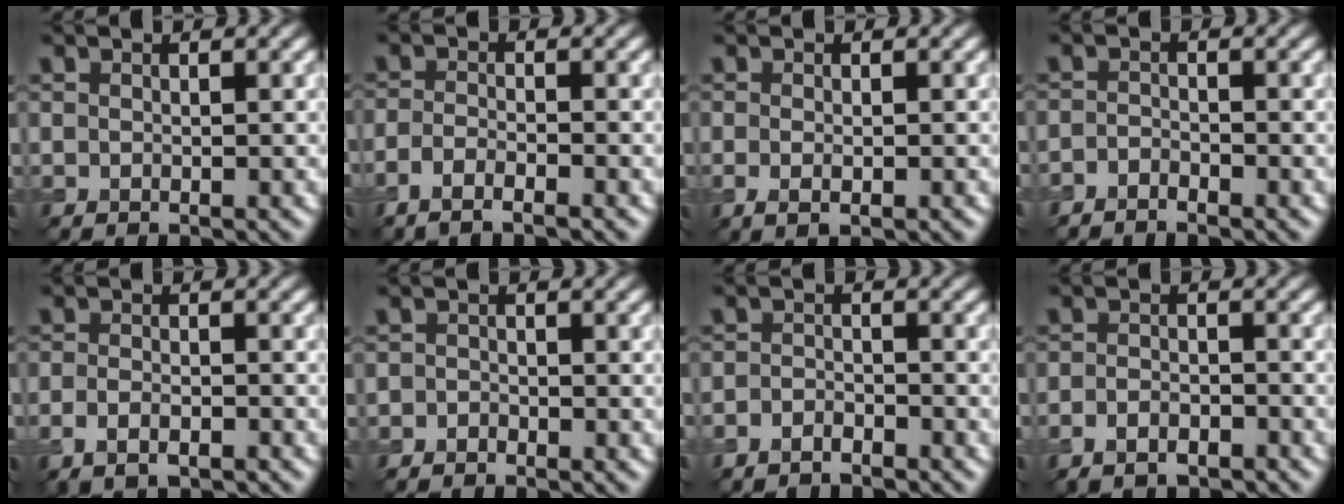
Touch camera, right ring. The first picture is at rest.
{"total": 2.1, "force": [-1.7, 0.3, 1.3], "torque": [-0.026, -0.003, -0.036]}
{"total": 1.6, "force": [-0.4, 0.5, 1.5], "torque": [-0.027, -0.005, -0.006]}
{"total": 1.3, "force": [-1.3, 0.1, 0.0], "torque": [0.000, -0.003, -0.033]}
{"total": 2.2, "force": [-1.4, 0.9, 1.4], "torque": [-0.027, -0.006, -0.028]}
{"total": 0.9, "force": [-0.6, 0.5, -0.3], "torque": [0.010, 0.005, -0.015]}
{"total": 1.5, "force": [-1.4, 0.4, 0.1], "torque": [0.000, 0.000, -0.033]}
{"total": 2.2, "force": [-1.8, 1.0, 0.8], "torque": [-0.012, -0.003, -0.036]}